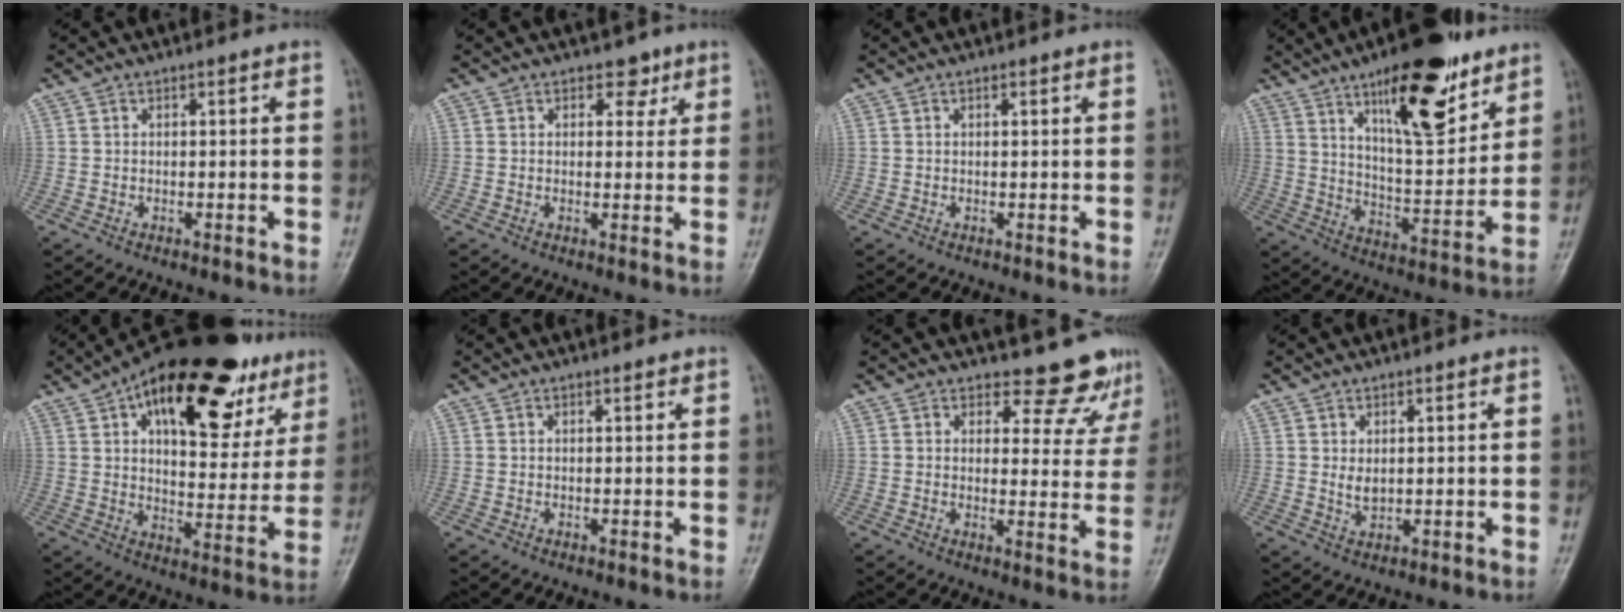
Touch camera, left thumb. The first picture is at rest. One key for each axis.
{"total": 3.1, "fx": 1.7, "fy": 2.2, "fz": 1.2, "tx": 0.007, "ty": -0.007, "tz": 0.020}
{"total": 0.0}
{"total": 19.7, "fx": 11.8, "fy": 6.6, "fz": 14.3, "tx": -0.183, "ty": -0.065, "tz": 0.194}
{"total": 27.7, "fx": 15.2, "fy": 12.6, "fz": 19.4, "tx": -0.245, "ty": -0.012, "tz": 0.224}
{"total": 0.6, "fx": 0.5, "fy": 0.1, "fz": 0.3, "tx": -0.007, "ty": -0.003, "tz": 0.007}
{"total": 8.8, "fx": 8.2, "fy": 3.2, "fz": 0.4, "tx": 0.036, "ty": -0.069, "tz": 0.083}
{"total": 2.3, "fx": 0.7, "fy": 1.2, "fz": 1.9, "tx": -0.029, "ty": -0.007, "tz": 0.017}